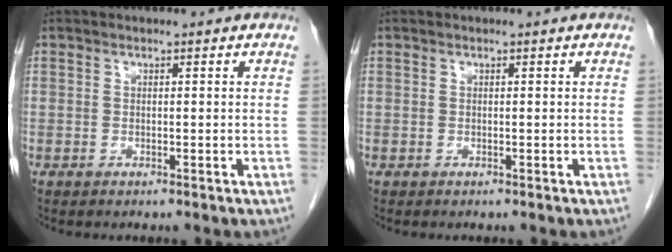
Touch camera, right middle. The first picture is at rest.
{"total": 0.0}